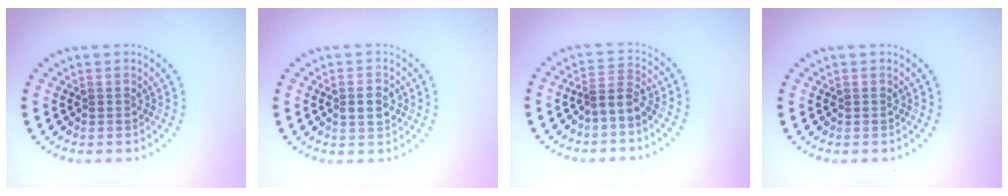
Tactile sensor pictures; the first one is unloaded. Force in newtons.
{"total": 2.4, "press": 2.4, "slide": 0.1}
{"total": 2.0, "press": 1.3, "slide": 1.6}
{"total": 0.0}